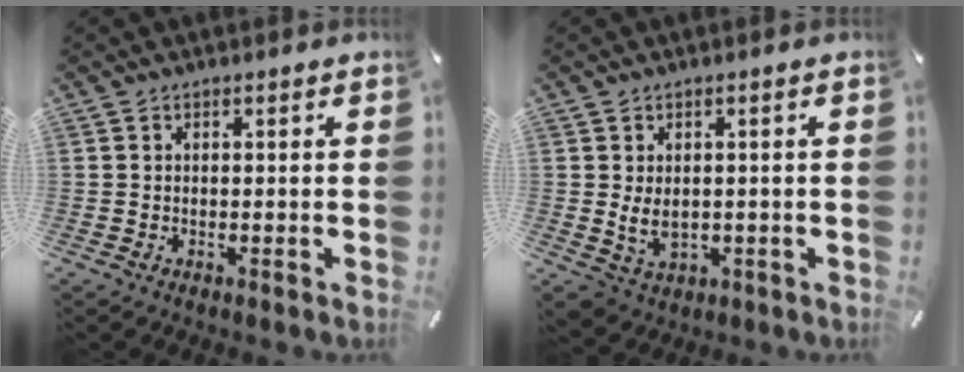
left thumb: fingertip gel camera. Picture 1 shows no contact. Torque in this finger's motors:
{"motor_torque": [-0.77, 0.98, 0.35, 0.34, 0.19]}